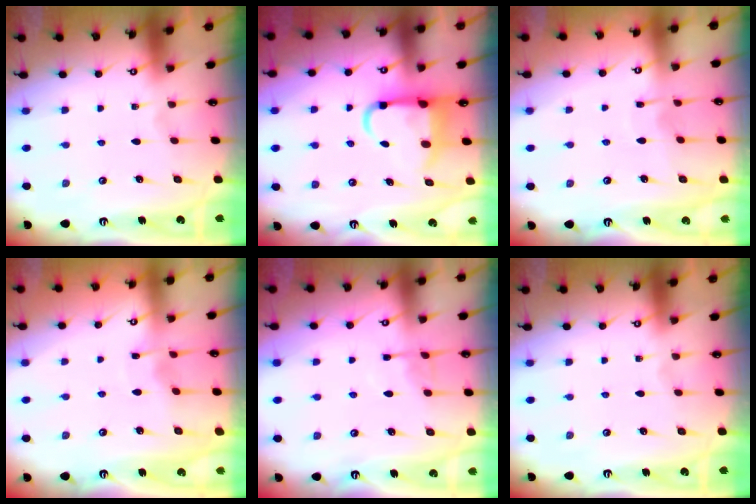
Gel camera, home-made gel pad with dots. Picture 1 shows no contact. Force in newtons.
{"total": 7.7, "press": 7.5, "slide": 1.5}
{"total": 4.1, "press": 4.1, "slide": 0.4}
{"total": 2.9, "press": 2.9, "slide": 0.2}
{"total": 3.4, "press": 3.4, "slide": 0.6}
{"total": 0.0}